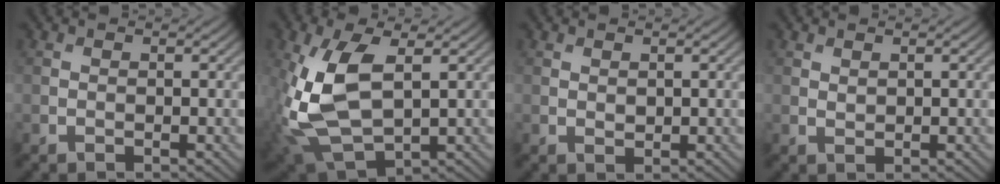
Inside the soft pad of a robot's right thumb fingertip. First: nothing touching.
{"total": 12.3, "force": [0.6, 6.6, 10.3], "torque": [-0.266, -0.008, 0.017]}
{"total": 0.7, "force": [0.4, 0.4, 0.4], "torque": [-0.008, -0.003, 0.010]}
{"total": 0.7, "force": [0.6, 0.3, 0.3], "torque": [-0.009, -0.002, 0.014]}